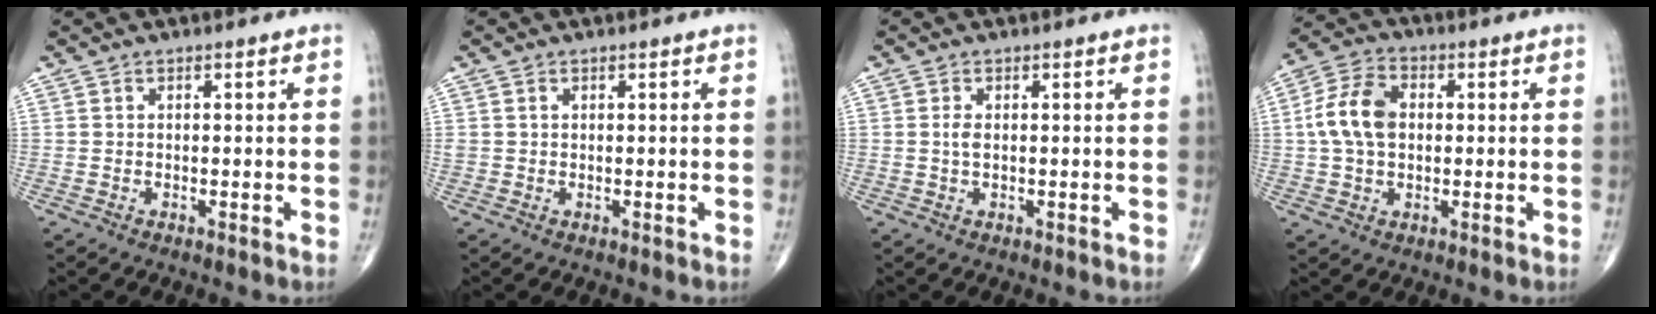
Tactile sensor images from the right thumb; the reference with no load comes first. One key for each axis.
{"total": 0.7, "fx": 0.2, "fy": 0.5, "fz": 0.4, "tx": -0.007, "ty": 0.004, "tz": 0.005}
{"total": 1.5, "fx": 0.1, "fy": 0.7, "fz": 1.3, "tx": -0.025, "ty": 0.001, "tz": 0.002}
{"total": 10.0, "fx": 0.7, "fy": 6.8, "fz": 7.3, "tx": -0.137, "ty": 0.021, "tz": 0.008}